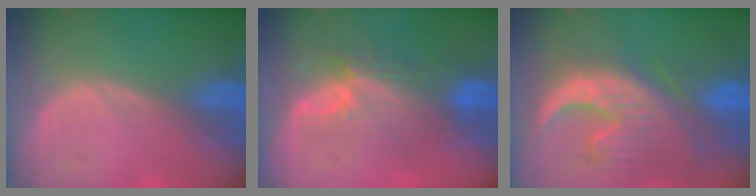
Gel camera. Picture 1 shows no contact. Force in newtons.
{"total": 7.5, "press": 7.4, "slide": 1.3}
{"total": 13.4, "press": 11.3, "slide": 7.1}